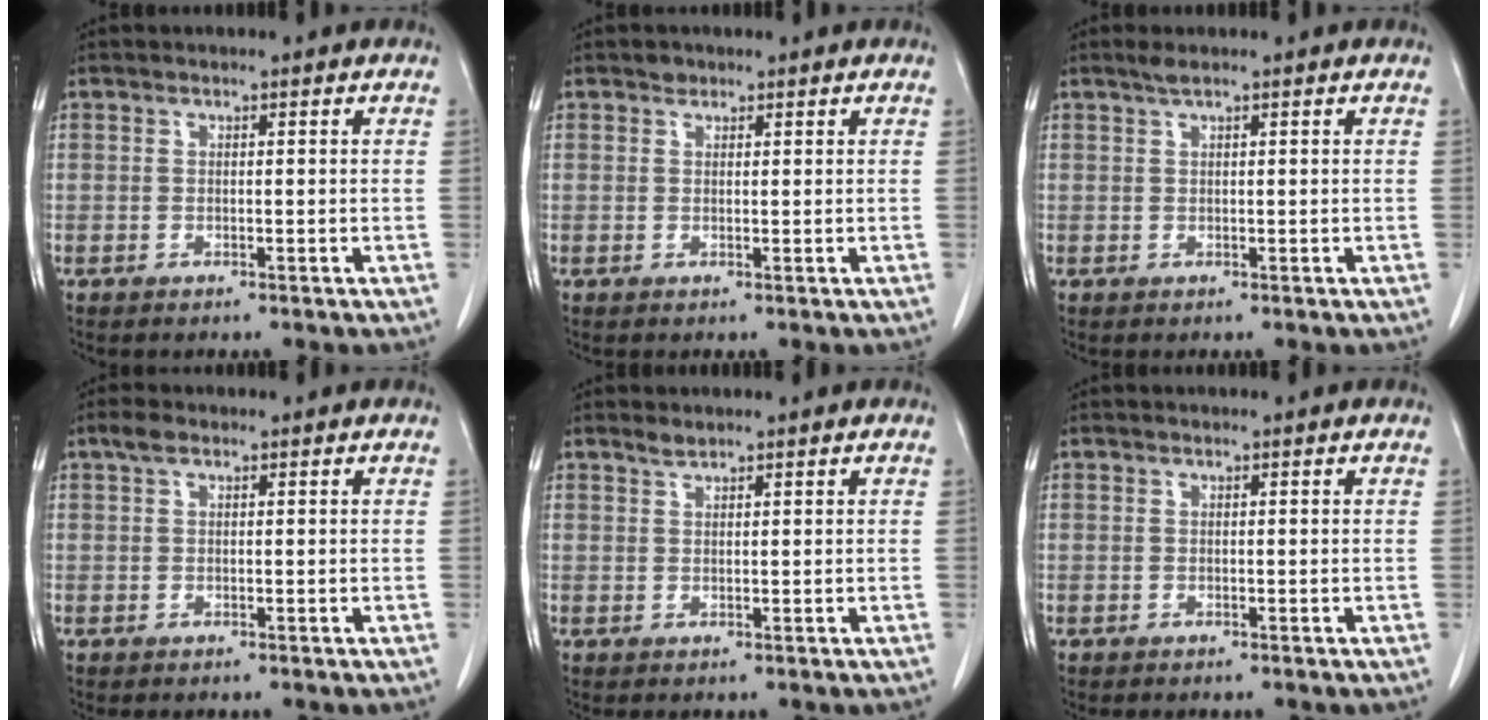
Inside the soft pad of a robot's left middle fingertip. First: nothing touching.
{"total": 0.9, "force": [0.6, 0.6, 0.1], "torque": [0.001, -0.001, 0.007]}
{"total": 1.1, "force": [0.8, -0.1, 0.8], "torque": [-0.018, 0.006, 0.019]}
{"total": 1.6, "force": [1.0, 0.8, 1.0], "torque": [-0.025, 0.016, 0.019]}
{"total": 1.1, "force": [1.0, 0.2, 0.3], "torque": [-0.009, 0.000, 0.021]}
{"total": 0.0}